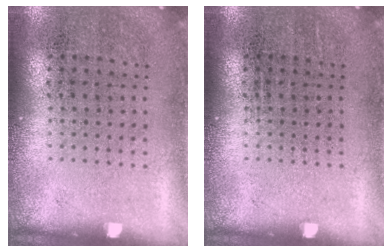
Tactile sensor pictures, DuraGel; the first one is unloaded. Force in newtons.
{"total": 0.0}